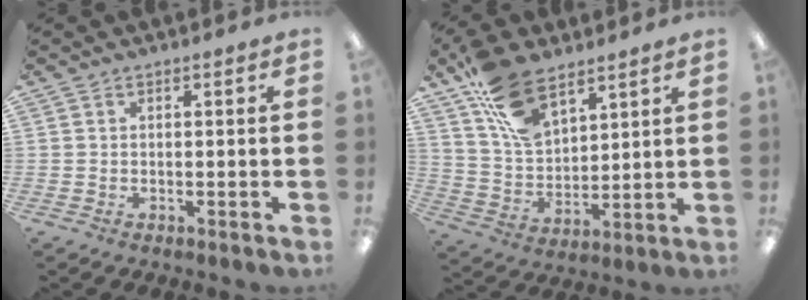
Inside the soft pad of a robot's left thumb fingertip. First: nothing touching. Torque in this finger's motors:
{"motor_torque": [1.88, 1.19, 1.51, -1.27, 0.21]}